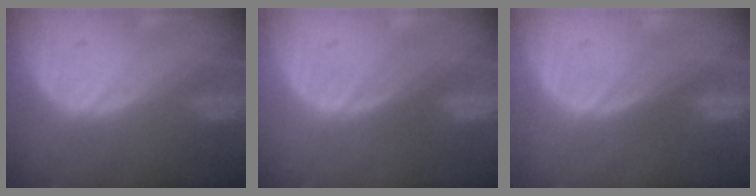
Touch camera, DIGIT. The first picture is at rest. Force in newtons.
{"total": 0.0}
{"total": 0.0}